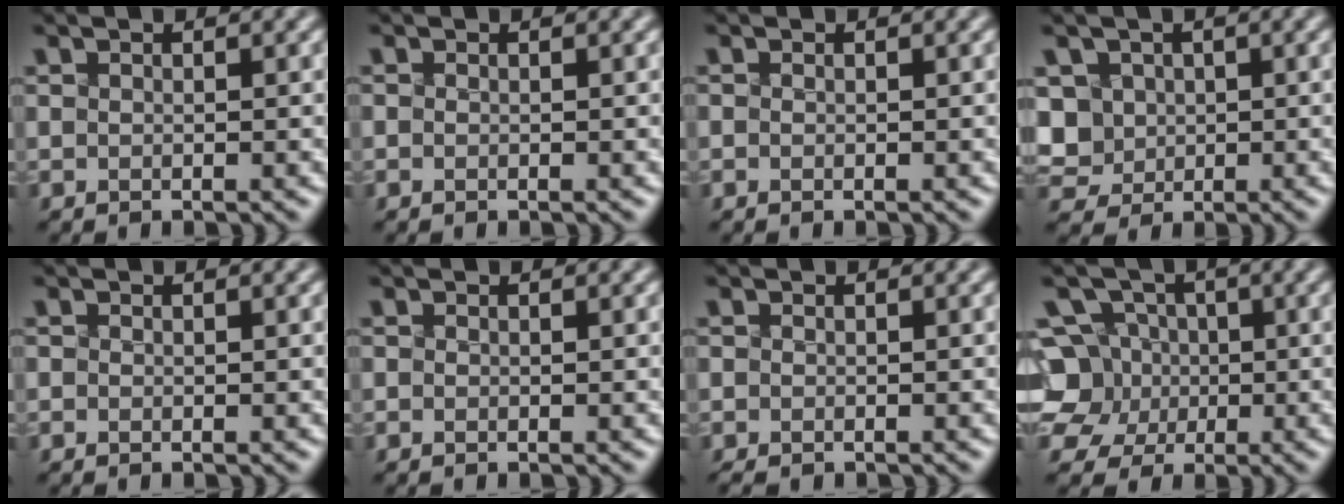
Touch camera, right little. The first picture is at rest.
{"total": 0.0}
{"total": 0.0}
{"total": 6.4, "force": [0.1, 5.6, 3.0], "torque": [-0.067, 0.026, -0.009]}
{"total": 0.0}
{"total": 0.0}
{"total": 0.9, "force": [-0.8, 0.5, 0.1], "torque": [0.008, -0.003, -0.008]}
{"total": 8.2, "force": [-0.6, 7.7, 2.9], "torque": [-0.074, 0.042, -0.039]}